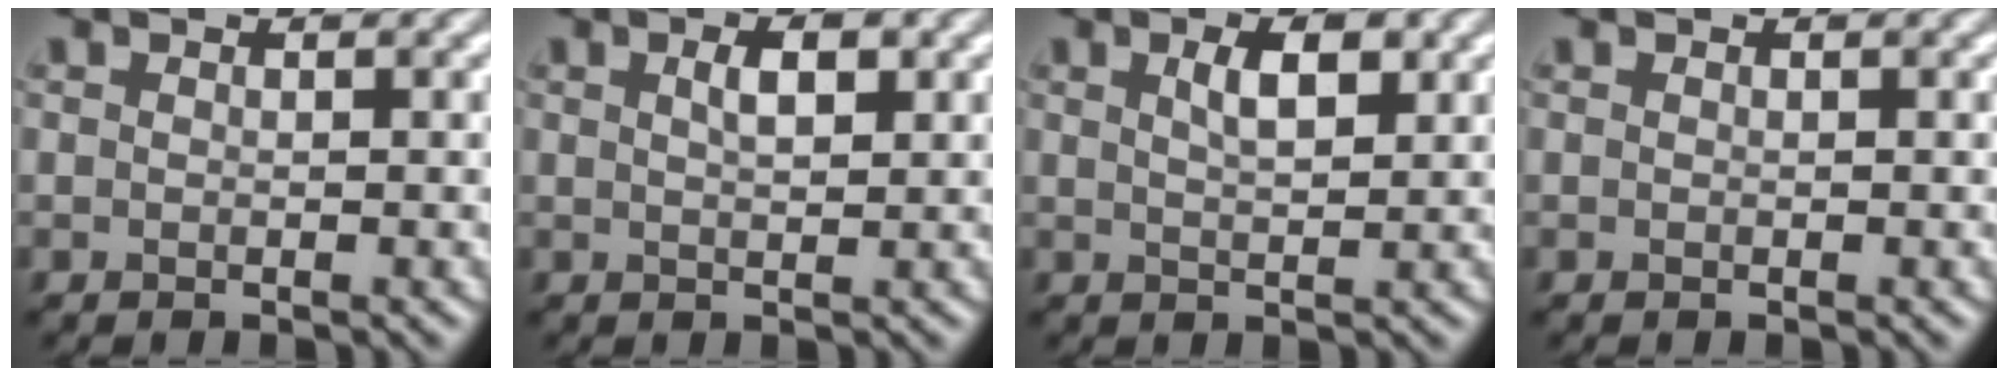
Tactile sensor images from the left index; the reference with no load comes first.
{"total": 2.0, "force": [0.9, 0.7, 1.7], "torque": [-0.028, 0.003, 0.015]}
{"total": 2.7, "force": [1.2, 0.9, 2.2], "torque": [-0.037, 0.003, 0.022]}
{"total": 0.0}